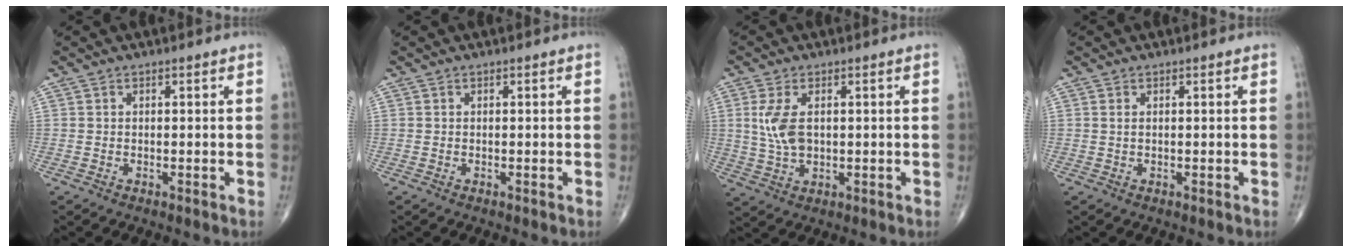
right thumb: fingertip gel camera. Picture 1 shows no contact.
{"total": 0.0}
{"total": 6.6, "force": [1.2, 3.7, 5.4], "torque": [-0.115, -0.003, 0.026]}
{"total": 0.7, "force": [0.2, 0.3, 0.6], "torque": [-0.013, 0.006, 0.006]}